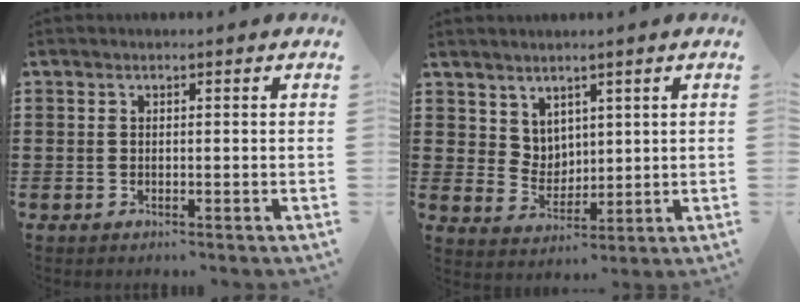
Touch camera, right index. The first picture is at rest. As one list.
[{"total": 4.3, "force": [3.3, 2.7, 0.3], "torque": [-0.022, -0.003, 0.064]}]